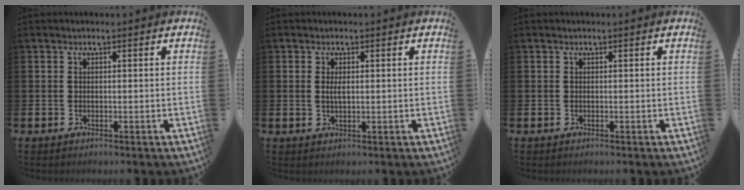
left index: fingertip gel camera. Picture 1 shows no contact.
{"total": 1.7, "force": [0.3, 0.7, 1.6], "torque": [-0.029, 0.003, 0.003]}
{"total": 0.0}